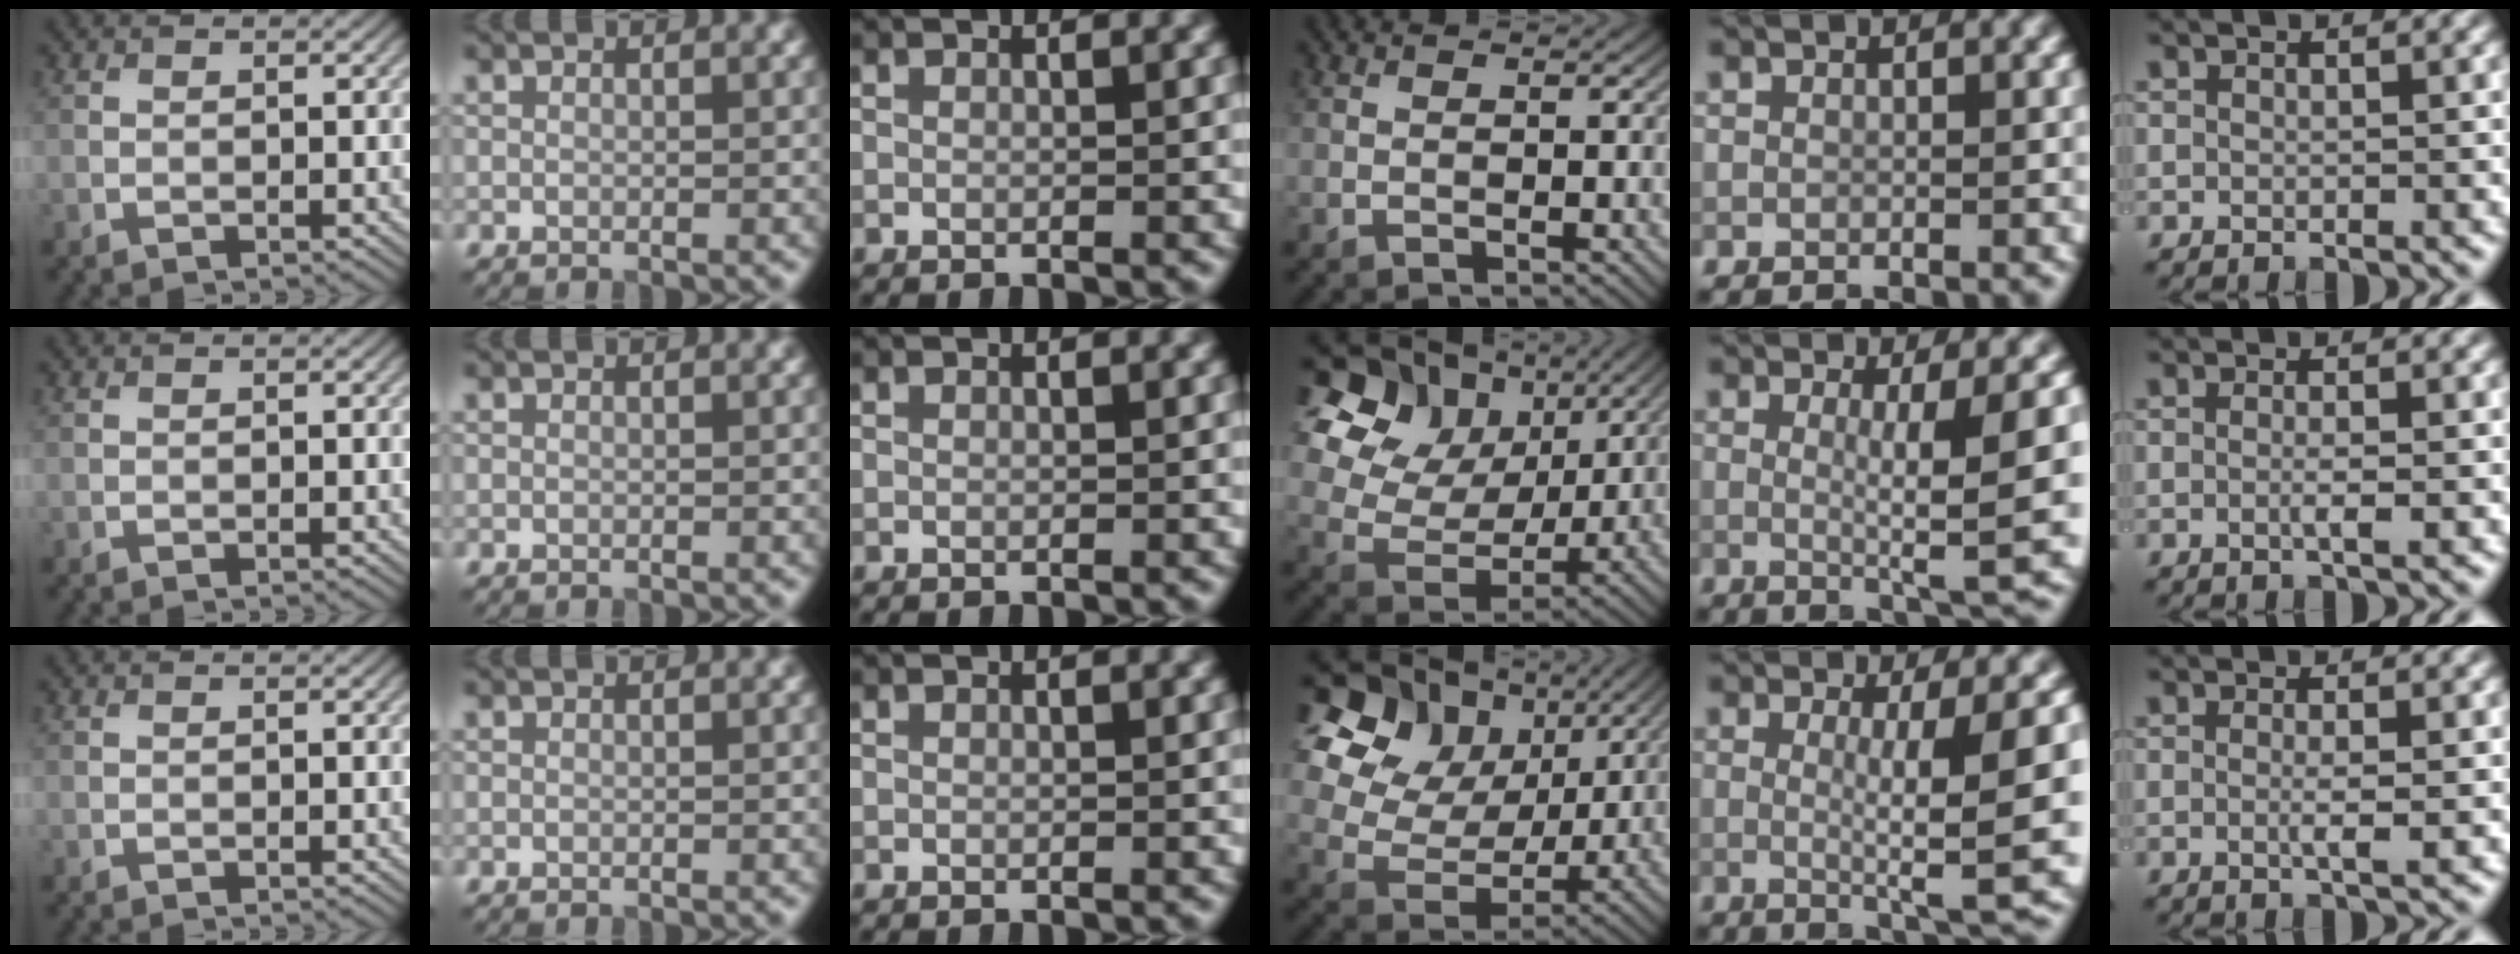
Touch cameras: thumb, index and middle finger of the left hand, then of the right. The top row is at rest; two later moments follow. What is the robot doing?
{"motion": "lift_and_place", "object": "calculator"}